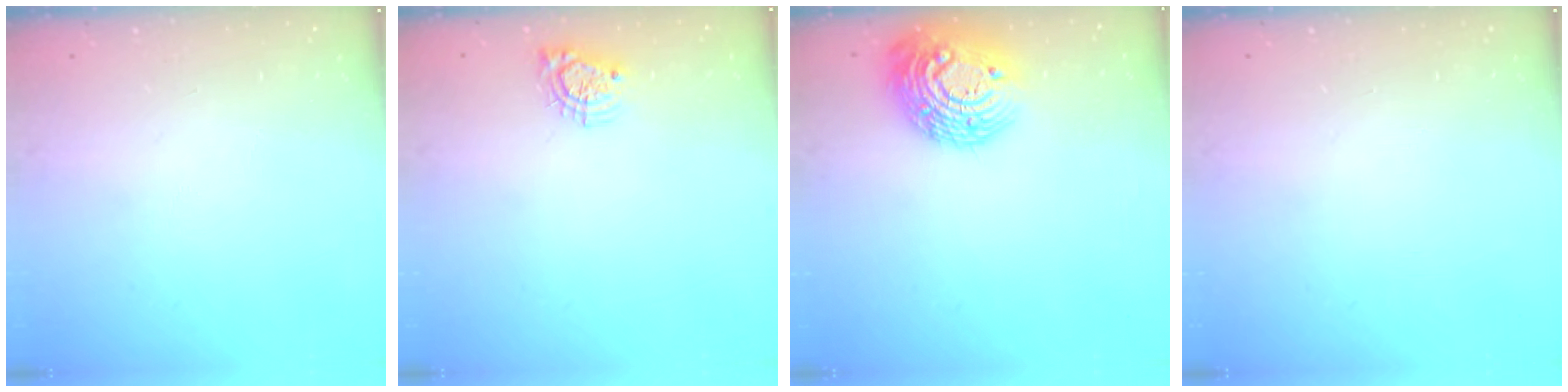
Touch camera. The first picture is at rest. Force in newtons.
{"total": 6.7, "press": 6.7, "slide": 0.1}
{"total": 17.9, "press": 17.8, "slide": 1.1}
{"total": 0.0}